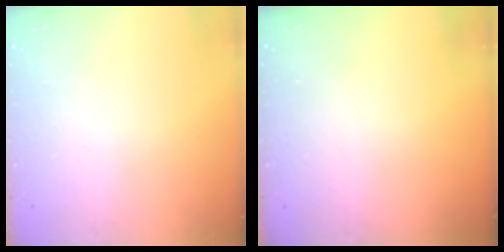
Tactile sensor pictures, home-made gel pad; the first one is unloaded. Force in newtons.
{"total": 0.0}